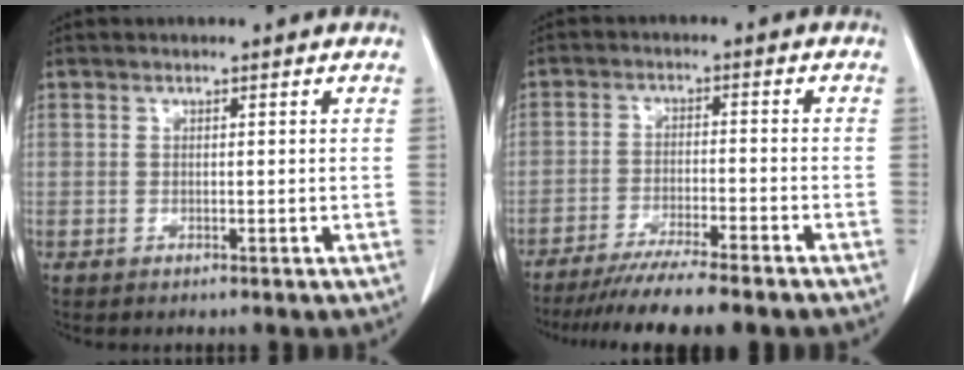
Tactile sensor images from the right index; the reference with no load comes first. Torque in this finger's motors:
{"motor_torque": [0.60, -0.59, 0.40, 0.17]}